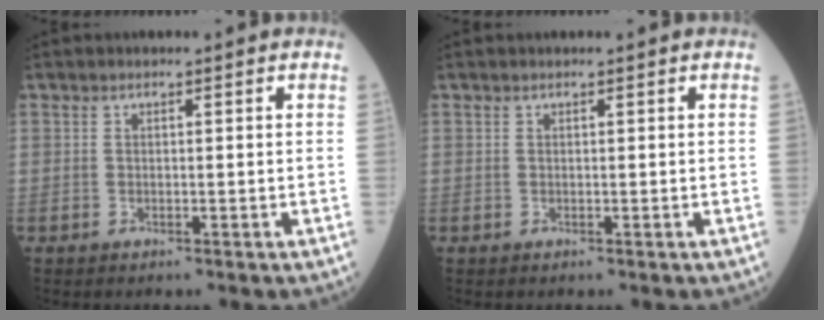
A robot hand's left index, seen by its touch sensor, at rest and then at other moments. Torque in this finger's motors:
{"motor_torque": [0.02, -0.10, 0.02, 0.01]}